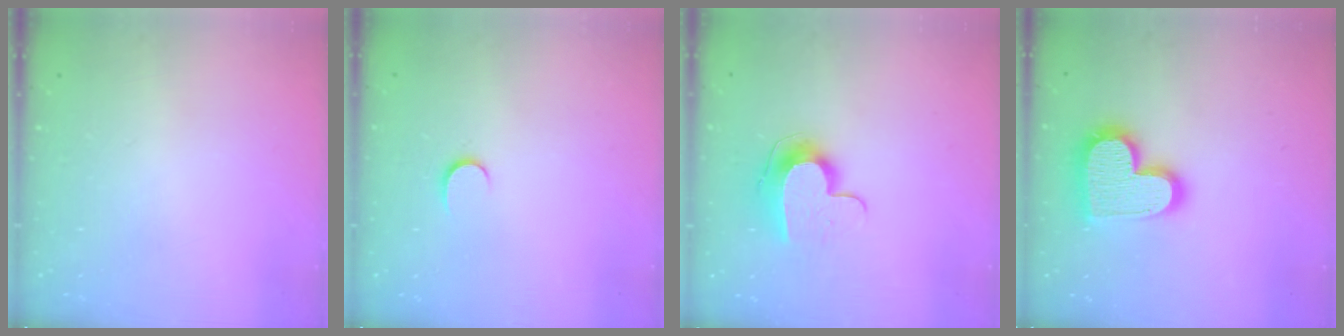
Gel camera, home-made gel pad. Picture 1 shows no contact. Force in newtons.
{"total": 3.8, "press": 3.8, "slide": 0.4}
{"total": 9.8, "press": 9.8, "slide": 0.1}
{"total": 17.9, "press": 17.9, "slide": 1.1}